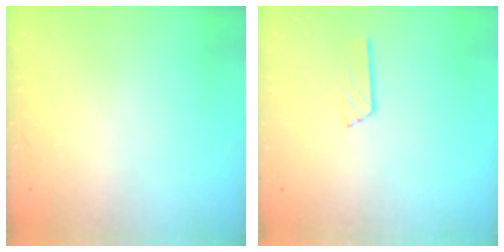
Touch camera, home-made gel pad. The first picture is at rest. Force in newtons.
{"total": 3.3, "press": 3.3, "slide": 0.3}